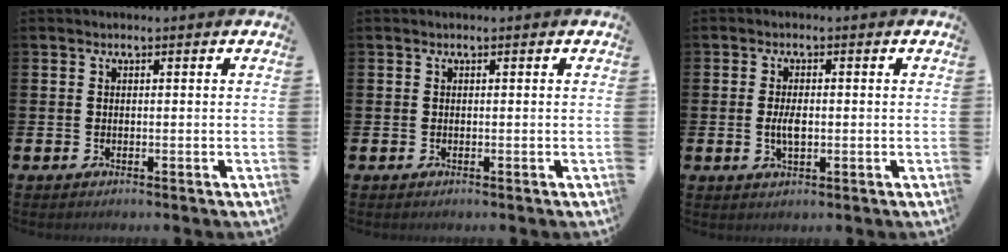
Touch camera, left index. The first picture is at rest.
{"total": 0.0}
{"total": 3.0, "force": [-0.1, 1.4, 2.6], "torque": [-0.040, -0.001, -0.004]}